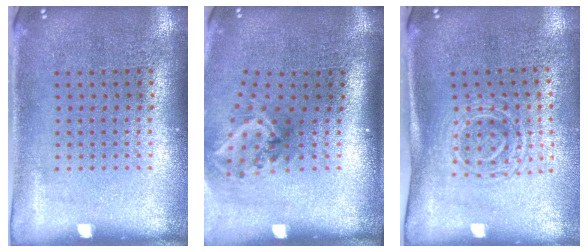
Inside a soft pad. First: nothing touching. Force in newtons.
{"total": 2.1, "press": 1.3, "slide": 1.6}
{"total": 1.6, "press": 1.3, "slide": 1.0}